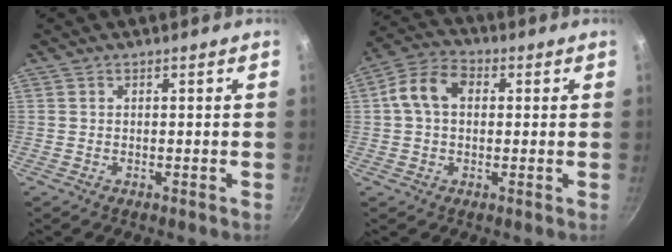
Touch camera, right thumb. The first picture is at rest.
{"total": 8.6, "force": [1.3, 6.0, 6.0], "torque": [-0.113, 0.027, 0.016]}